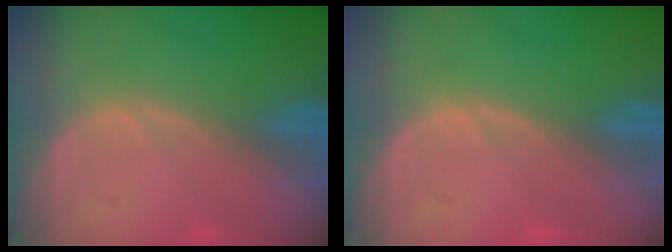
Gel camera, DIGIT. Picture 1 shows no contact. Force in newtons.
{"total": 0.0}